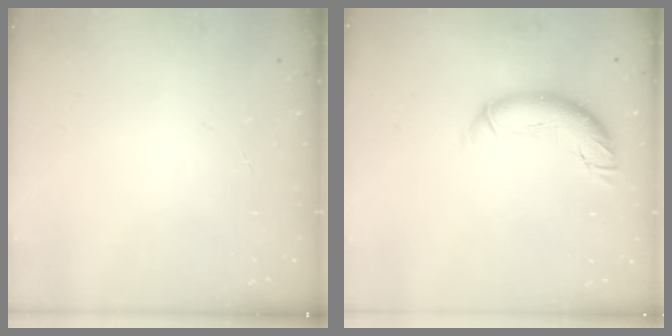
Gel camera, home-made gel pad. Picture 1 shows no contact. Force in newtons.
{"total": 10.2, "press": 10.1, "slide": 0.9}